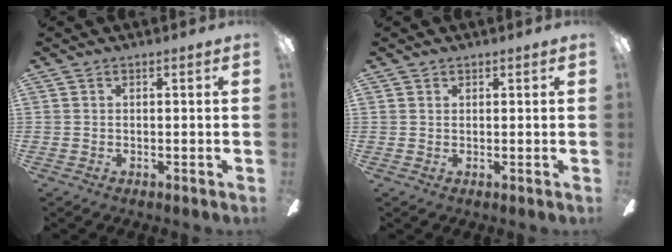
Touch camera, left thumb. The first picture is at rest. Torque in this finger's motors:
{"motor_torque": [0.06, -0.03, -0.30, 0.19, -0.03]}